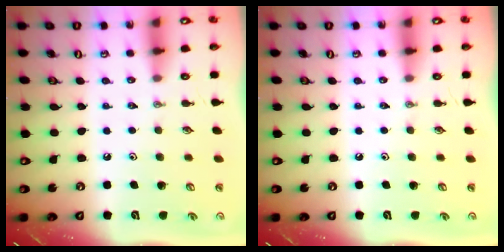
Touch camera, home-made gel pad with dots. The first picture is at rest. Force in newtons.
{"total": 0.0}